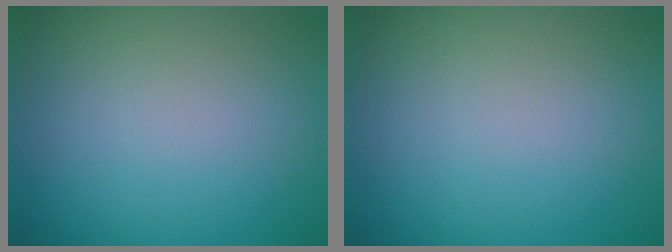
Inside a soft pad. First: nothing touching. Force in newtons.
{"total": 0.0}